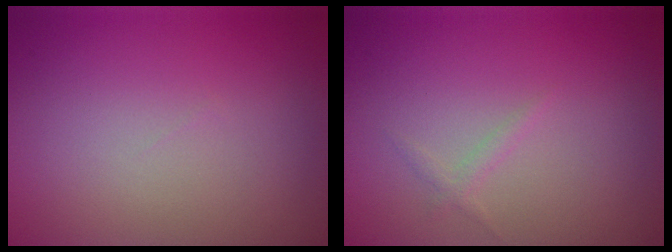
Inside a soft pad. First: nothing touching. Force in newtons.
{"total": 0.7, "press": 0.7, "slide": 0.1}